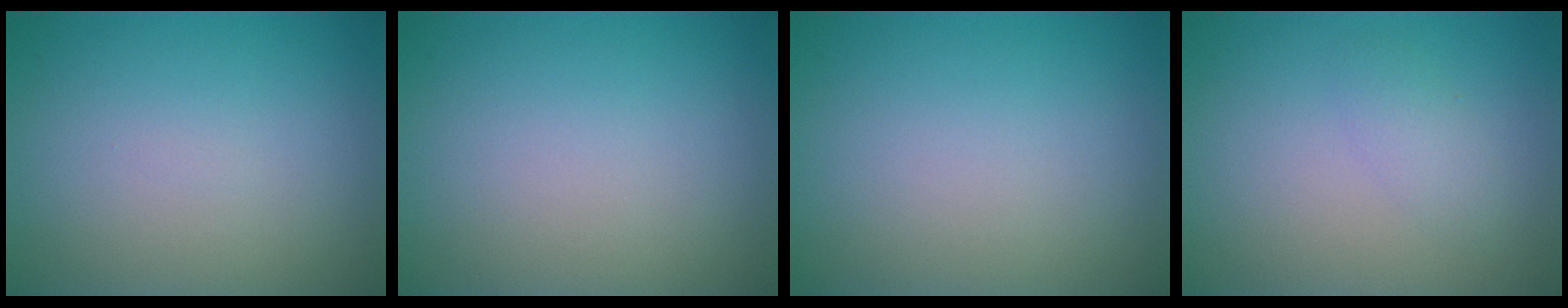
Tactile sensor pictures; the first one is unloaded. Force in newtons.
{"total": 0.0}
{"total": 0.0}
{"total": 1.5, "press": 1.5, "slide": 0.1}